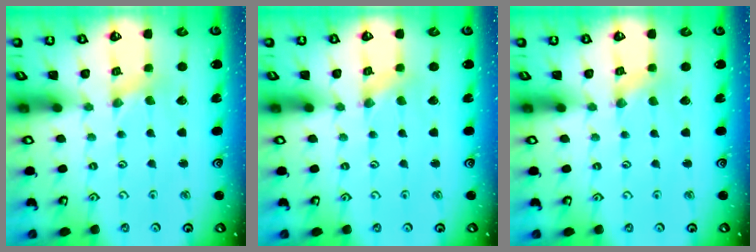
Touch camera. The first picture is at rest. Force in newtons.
{"total": 0.0}
{"total": 0.0}